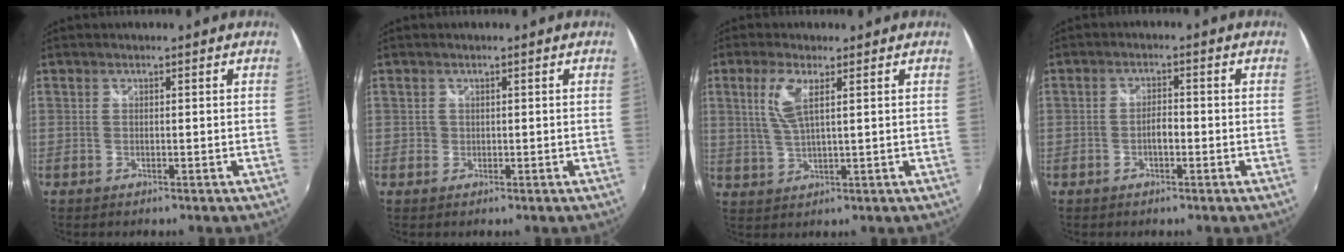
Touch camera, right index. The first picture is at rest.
{"total": 1.0, "force": [-0.1, 1.0, 0.1], "torque": [0.001, -0.001, -0.003]}
{"total": 5.5, "force": [2.3, 1.2, 4.9], "torque": [-0.106, 0.004, 0.049]}
{"total": 2.2, "force": [-0.7, 0.9, 1.9], "torque": [-0.035, 0.007, -0.014]}